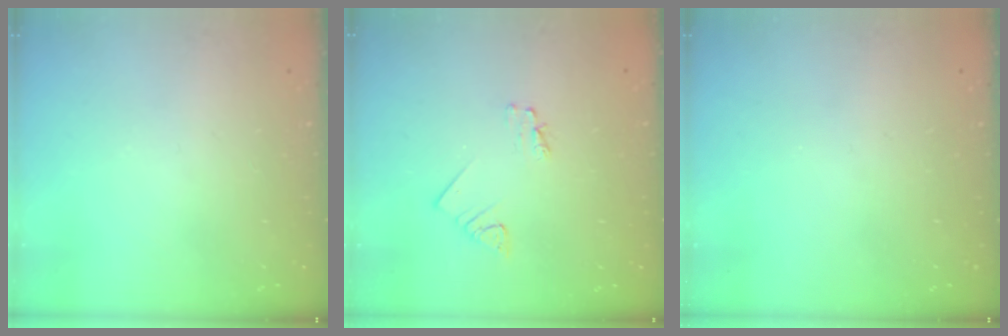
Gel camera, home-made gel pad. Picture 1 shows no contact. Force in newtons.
{"total": 2.1, "press": 2.1, "slide": 0.2}
{"total": 0.0}